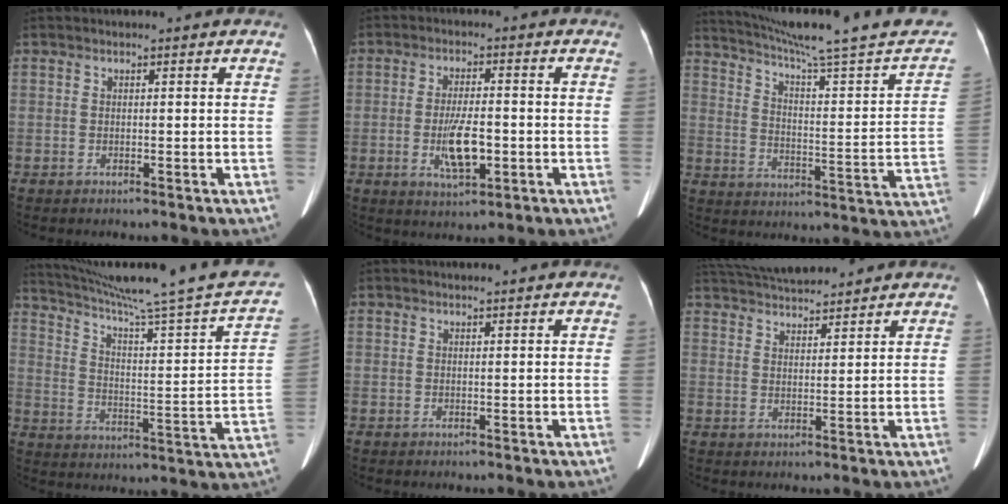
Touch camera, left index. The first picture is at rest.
{"total": 6.4, "force": [-1.7, 1.9, 5.9], "torque": [-0.114, -0.006, -0.025]}
{"total": 24.7, "force": [21.9, 0.0, 11.5], "torque": [-0.171, -0.052, 0.285]}
{"total": 22.9, "force": [19.5, -2.0, 11.8], "torque": [-0.187, -0.062, 0.267]}
{"total": 1.5, "force": [1.4, -0.2, 0.5], "torque": [-0.007, 0.014, 0.024]}
{"total": 9.8, "force": [9.2, 1.1, 3.0], "torque": [-0.066, 0.025, 0.151]}